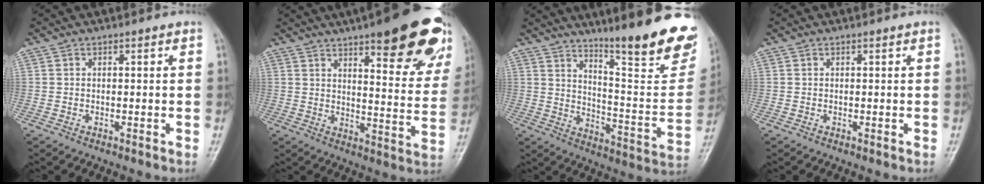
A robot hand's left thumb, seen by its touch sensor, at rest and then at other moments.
{"total": 24.0, "force": [14.7, 6.7, 17.8], "torque": [-0.195, -0.053, 0.186]}
{"total": 24.1, "force": [17.3, 4.3, 16.2], "torque": [-0.198, -0.114, 0.245]}
{"total": 0.0}